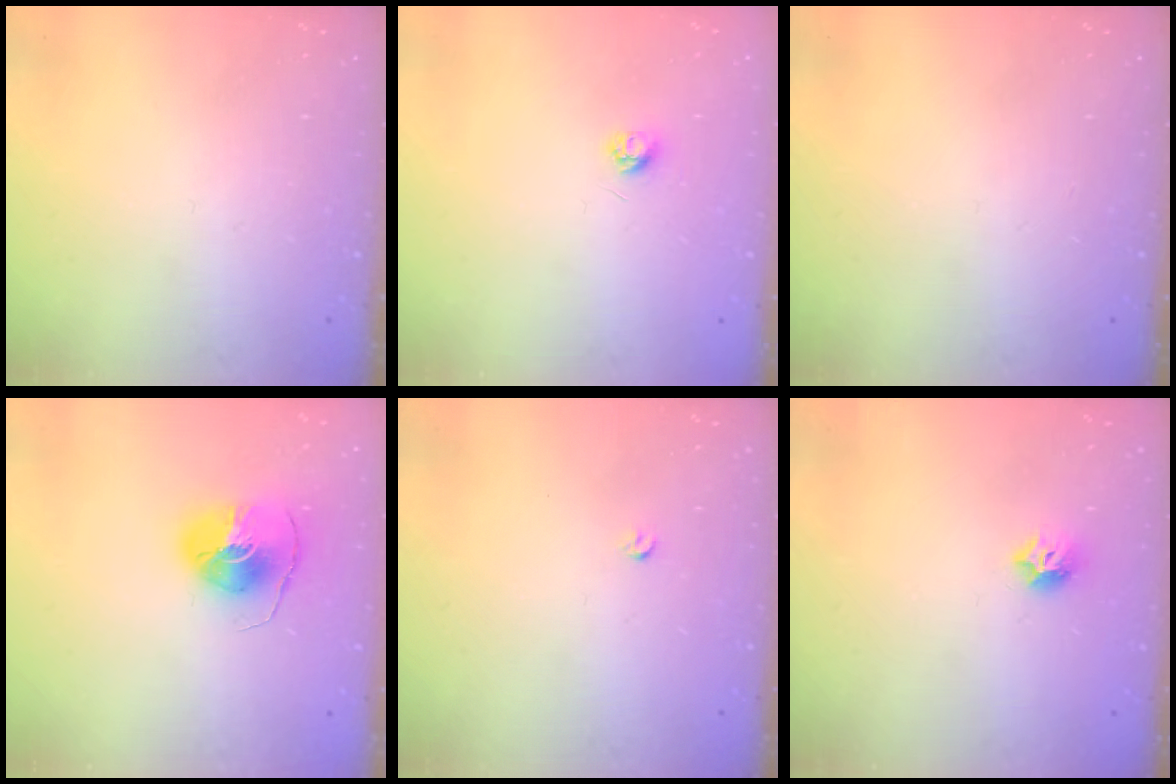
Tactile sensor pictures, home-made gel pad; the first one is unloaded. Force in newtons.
{"total": 3.7, "press": 3.7, "slide": 0.3}
{"total": 0.0}
{"total": 8.2, "press": 8.1, "slide": 1.0}
{"total": 2.6, "press": 2.5, "slide": 0.4}
{"total": 6.7, "press": 6.6, "slide": 1.1}